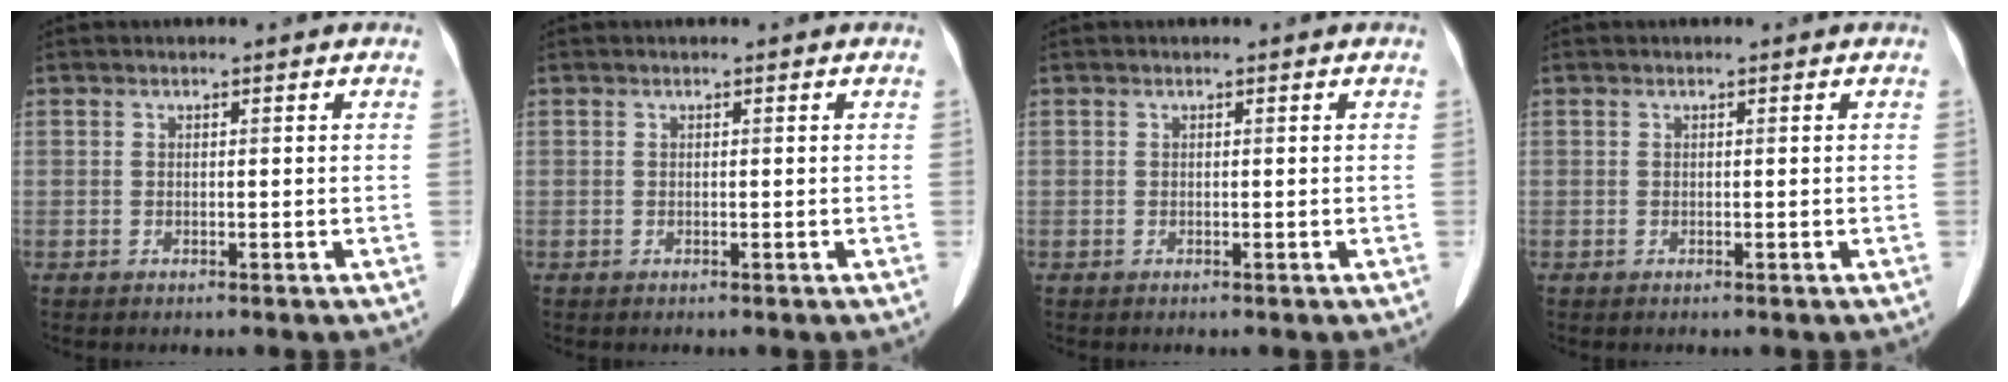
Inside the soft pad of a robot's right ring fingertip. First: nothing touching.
{"total": 0.0}
{"total": 0.0}
{"total": 0.0}